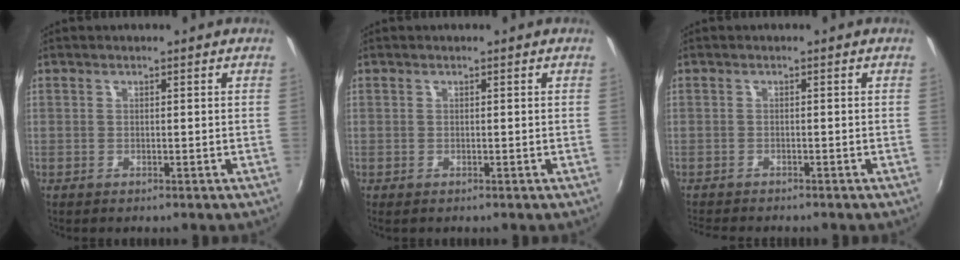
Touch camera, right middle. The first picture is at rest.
{"total": 0.0}
{"total": 3.6, "force": [-3.4, 0.4, 1.2], "torque": [-0.034, -0.018, -0.061]}